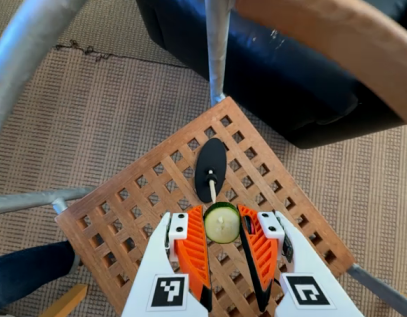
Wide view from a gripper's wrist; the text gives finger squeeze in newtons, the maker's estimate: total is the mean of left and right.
{"total": 6.7, "left": 6.5, "right": 6.9}